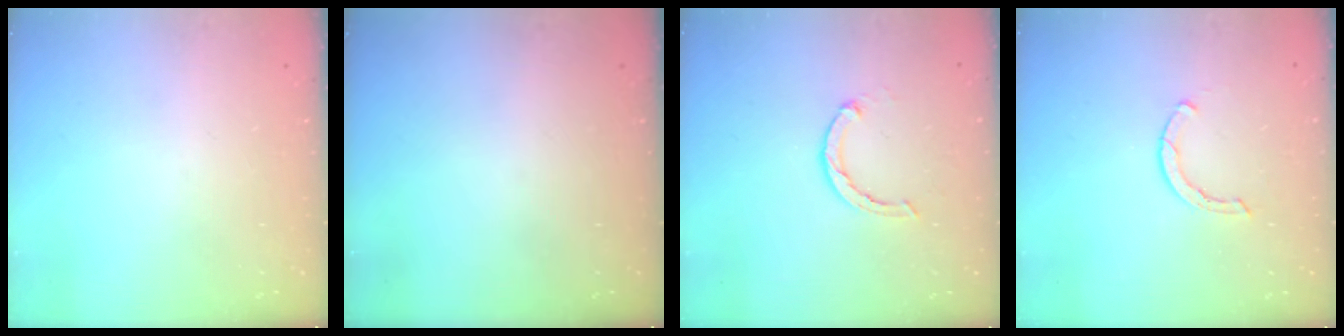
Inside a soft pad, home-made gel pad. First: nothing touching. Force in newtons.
{"total": 0.0}
{"total": 2.1, "press": 2.0, "slide": 0.4}
{"total": 1.7, "press": 1.6, "slide": 0.3}